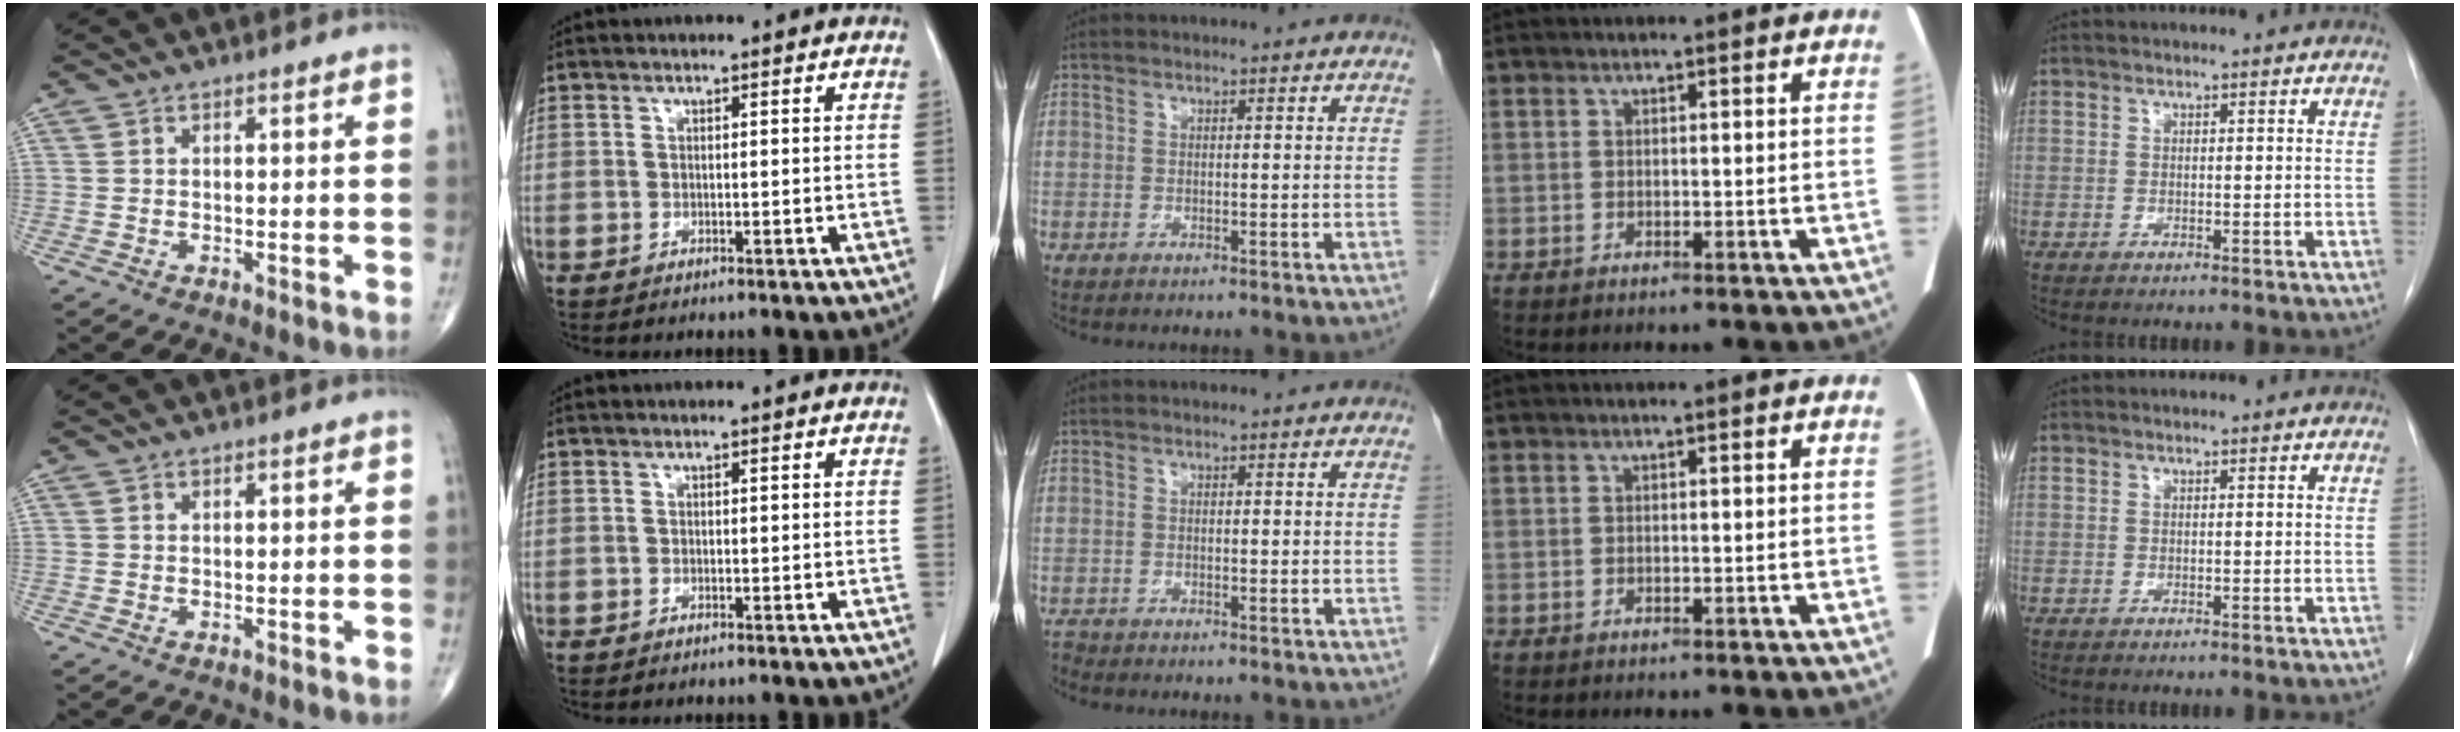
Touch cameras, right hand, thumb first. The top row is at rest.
{"middle": {"total": 0.6, "force": [-0.6, -0.1, -0.2], "torque": [0.001, -0.006, -0.012]}}